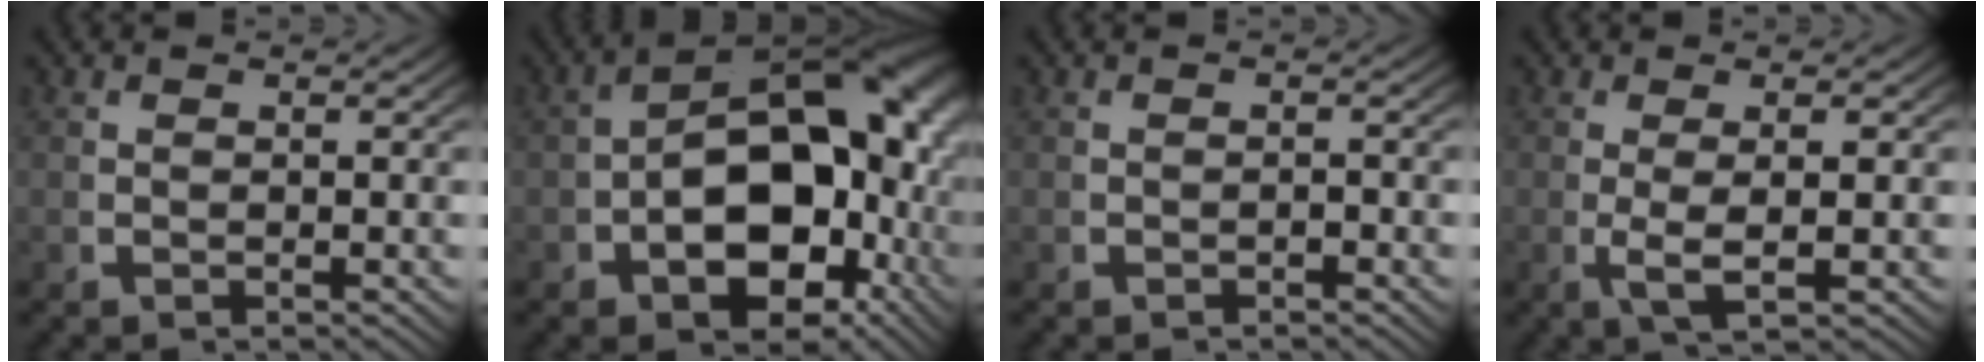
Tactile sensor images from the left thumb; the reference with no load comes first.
{"total": 14.9, "force": [-0.9, 9.2, 11.7], "torque": [-0.174, -0.041, 0.005]}
{"total": 0.7, "force": [-0.7, 0.1, 0.1], "torque": [-0.004, -0.001, -0.012]}
{"total": 3.2, "force": [-0.2, 0.9, 3.1], "torque": [-0.072, -0.012, 0.004]}